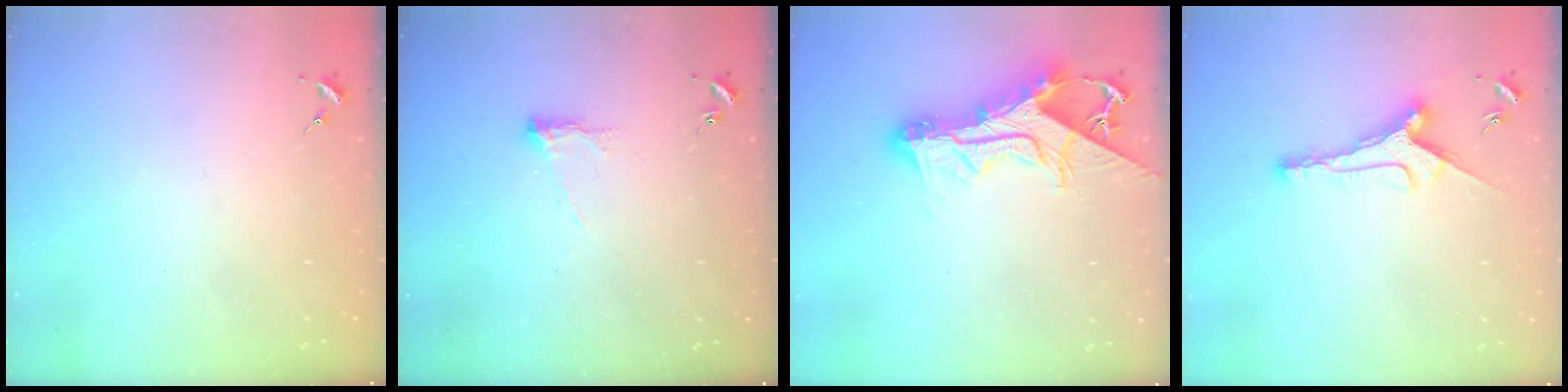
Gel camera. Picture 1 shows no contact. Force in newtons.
{"total": 5.7, "press": 5.6, "slide": 0.9}
{"total": 15.5, "press": 15.4, "slide": 1.6}
{"total": 9.1, "press": 9.1, "slide": 0.6}